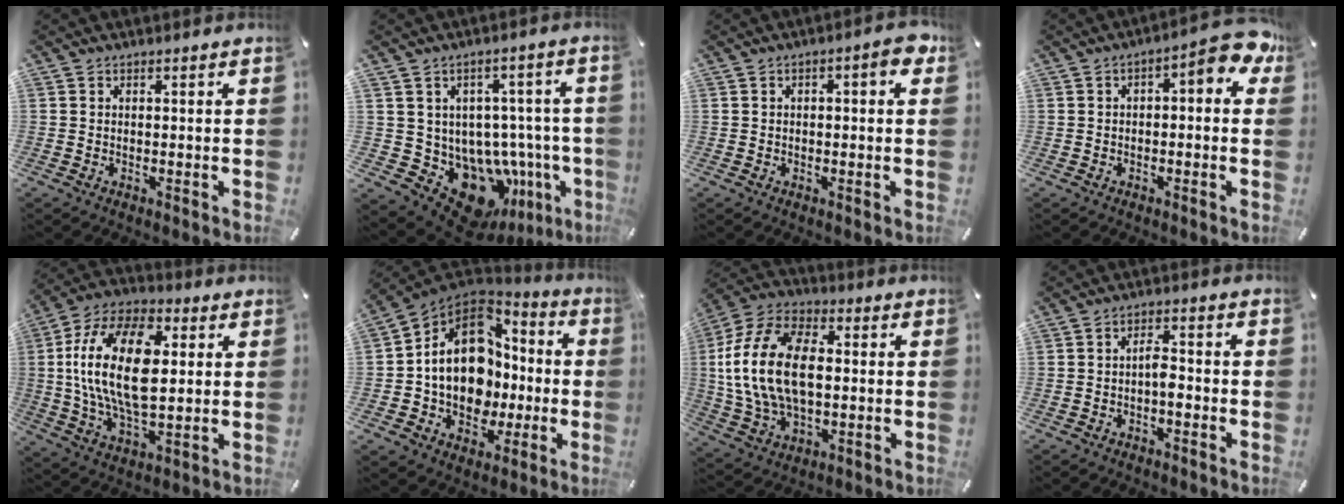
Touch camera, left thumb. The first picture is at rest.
{"total": 13.7, "force": [-5.8, 10.1, 7.1], "torque": [-0.101, 0.004, -0.072]}
{"total": 4.5, "force": [0.6, 1.7, 4.1], "torque": [-0.050, 0.001, 0.004]}
{"total": 7.6, "force": [1.5, 2.9, 6.8], "torque": [-0.094, -0.017, 0.022]}
{"total": 21.5, "force": [3.0, 12.4, 17.3], "torque": [-0.362, 0.003, 0.043]}
{"total": 16.7, "force": [-0.2, 13.9, 9.2], "torque": [-0.181, 0.003, 0.002]}
{"total": 18.6, "force": [0.2, 12.3, 13.9], "torque": [-0.317, 0.006, 0.000]}
{"total": 3.6, "force": [-1.2, 1.7, 2.9], "torque": [-0.052, 0.011, -0.023]}